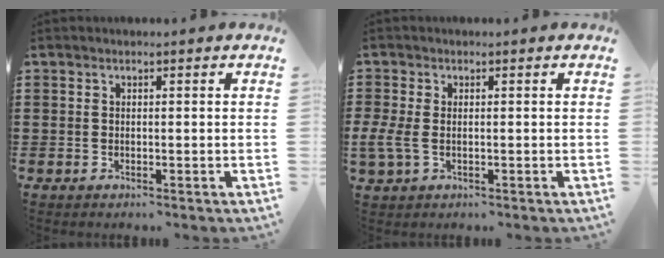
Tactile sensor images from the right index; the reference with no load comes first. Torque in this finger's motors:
{"motor_torque": [0.90, -0.02, 0.38, 0.11]}